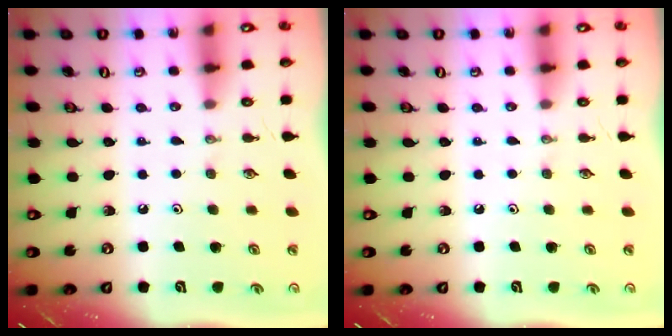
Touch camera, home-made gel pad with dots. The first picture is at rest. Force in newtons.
{"total": 0.0}